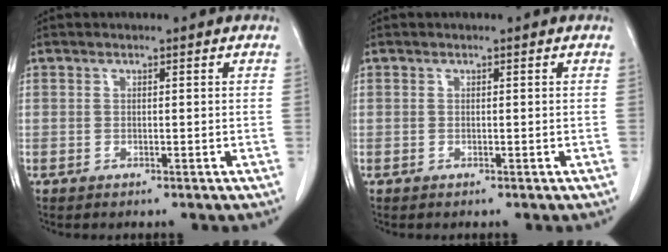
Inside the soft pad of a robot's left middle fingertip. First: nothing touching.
{"total": 0.0}